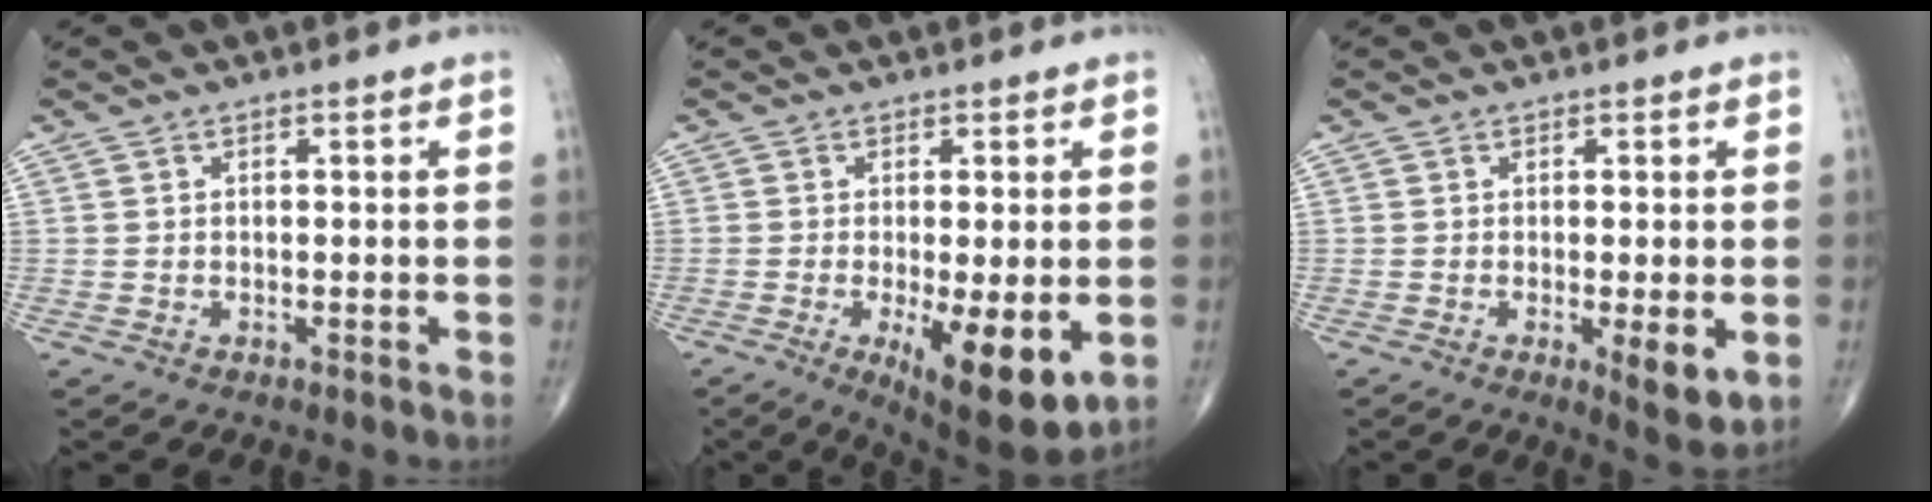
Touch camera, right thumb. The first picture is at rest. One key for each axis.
{"total": 11.8, "fx": -3.1, "fy": 3.5, "fz": 10.8, "tx": -0.160, "ty": -0.027, "tz": -0.039}
{"total": 5.3, "fx": -1.1, "fy": 1.3, "fz": 5.0, "tx": -0.076, "ty": -0.019, "tz": -0.017}